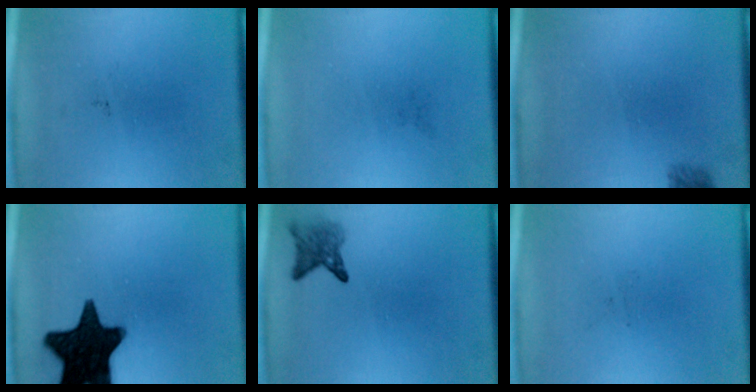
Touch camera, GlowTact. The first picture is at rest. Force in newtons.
{"total": 0.0}
{"total": 1.6}
{"total": 17.5}
{"total": 2.7}
{"total": 0.0}